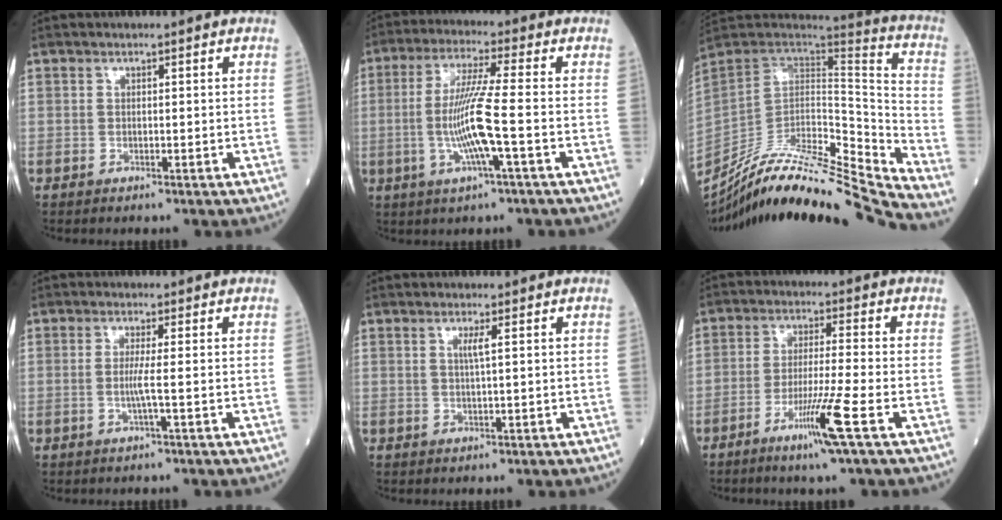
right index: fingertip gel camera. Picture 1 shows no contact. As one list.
[{"total": 9.8, "force": [-2.0, -0.5, 9.6], "torque": [-0.194, -0.006, -0.041]}, {"total": 26.6, "force": [-25.1, -0.6, 8.8], "torque": [-0.123, -0.010, -0.399]}, {"total": 2.5, "force": [-0.4, -0.6, 2.4], "torque": [-0.052, -0.002, -0.011]}, {"total": 1.7, "force": [0.5, -0.3, 1.6], "torque": [-0.030, -0.001, 0.009]}, {"total": 8.1, "force": [-4.1, -1.3, 6.8], "torque": [-0.128, -0.017, -0.081]}]